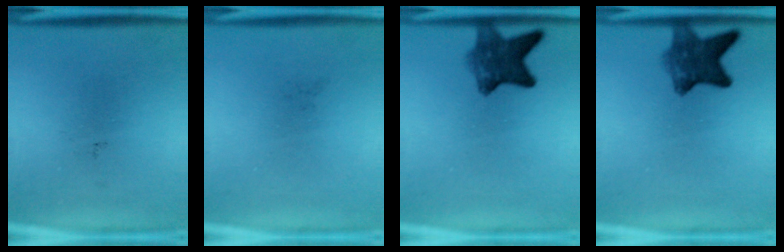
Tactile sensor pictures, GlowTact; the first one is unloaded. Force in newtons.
{"total": 0.0}
{"total": 6.8}
{"total": 6.8}